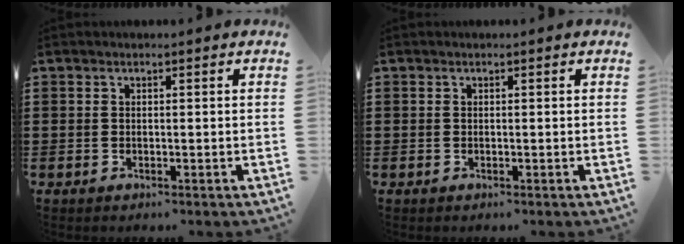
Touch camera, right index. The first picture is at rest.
{"total": 0.0}